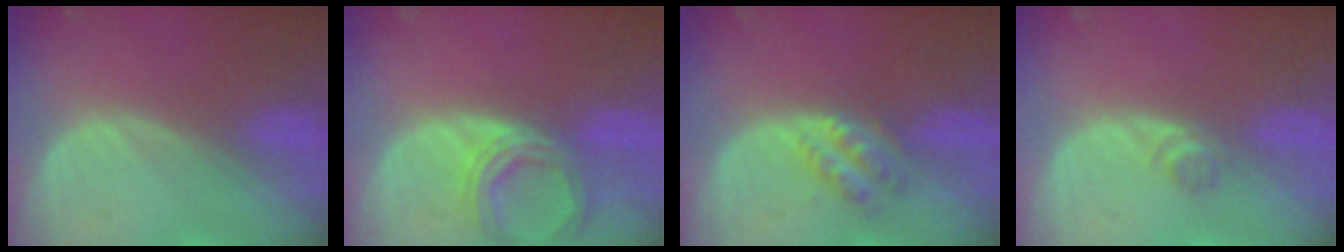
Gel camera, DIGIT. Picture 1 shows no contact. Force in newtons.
{"total": 6.9, "press": 6.3, "slide": 2.8}
{"total": 4.7, "press": 4.1, "slide": 2.2}
{"total": 1.8, "press": 1.5, "slide": 0.9}